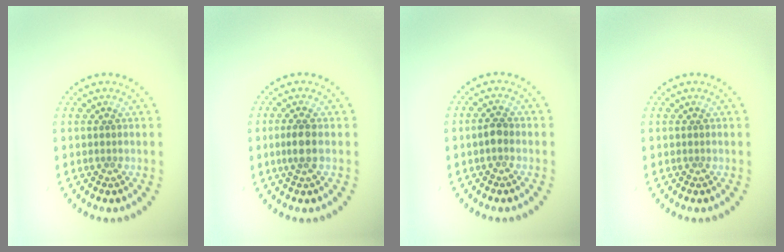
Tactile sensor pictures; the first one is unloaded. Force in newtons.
{"total": 1.9, "press": 1.7, "slide": 0.8}
{"total": 1.2, "press": 1.2, "slide": 0.3}
{"total": 0.0}